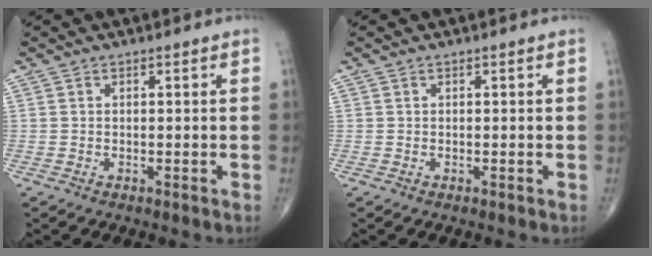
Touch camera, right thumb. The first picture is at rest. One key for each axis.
{"total": 0.0}